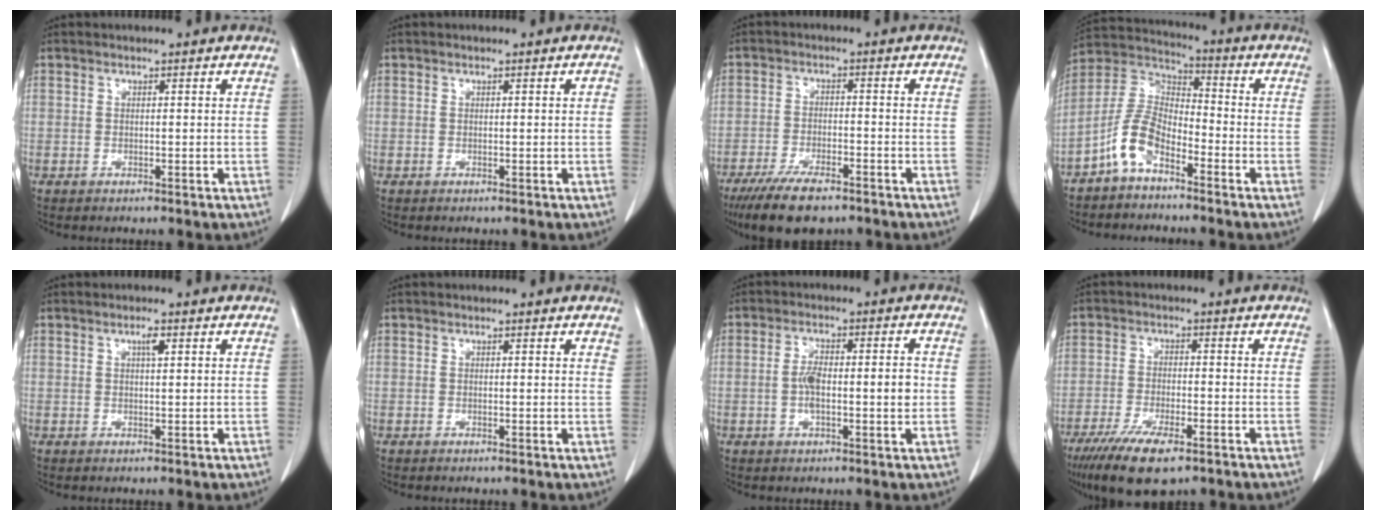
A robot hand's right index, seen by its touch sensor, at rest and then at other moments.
{"total": 0.0}
{"total": 9.3, "force": [-6.8, 2.7, 5.7], "torque": [-0.098, -0.016, -0.114]}
{"total": 8.2, "force": [-5.0, 3.8, 5.3], "torque": [-0.124, 0.022, -0.106]}
{"total": 1.6, "force": [0.7, 0.3, 1.4], "torque": [-0.026, 0.001, 0.011]}
{"total": 0.7, "force": [0.6, 0.1, 0.2], "torque": [-0.005, -0.001, 0.001]}
{"total": 6.3, "force": [-0.5, 1.7, 6.1], "torque": [-0.114, 0.011, -0.009]}
{"total": 9.5, "force": [-6.2, 2.5, 6.8], "torque": [-0.119, -0.017, -0.103]}